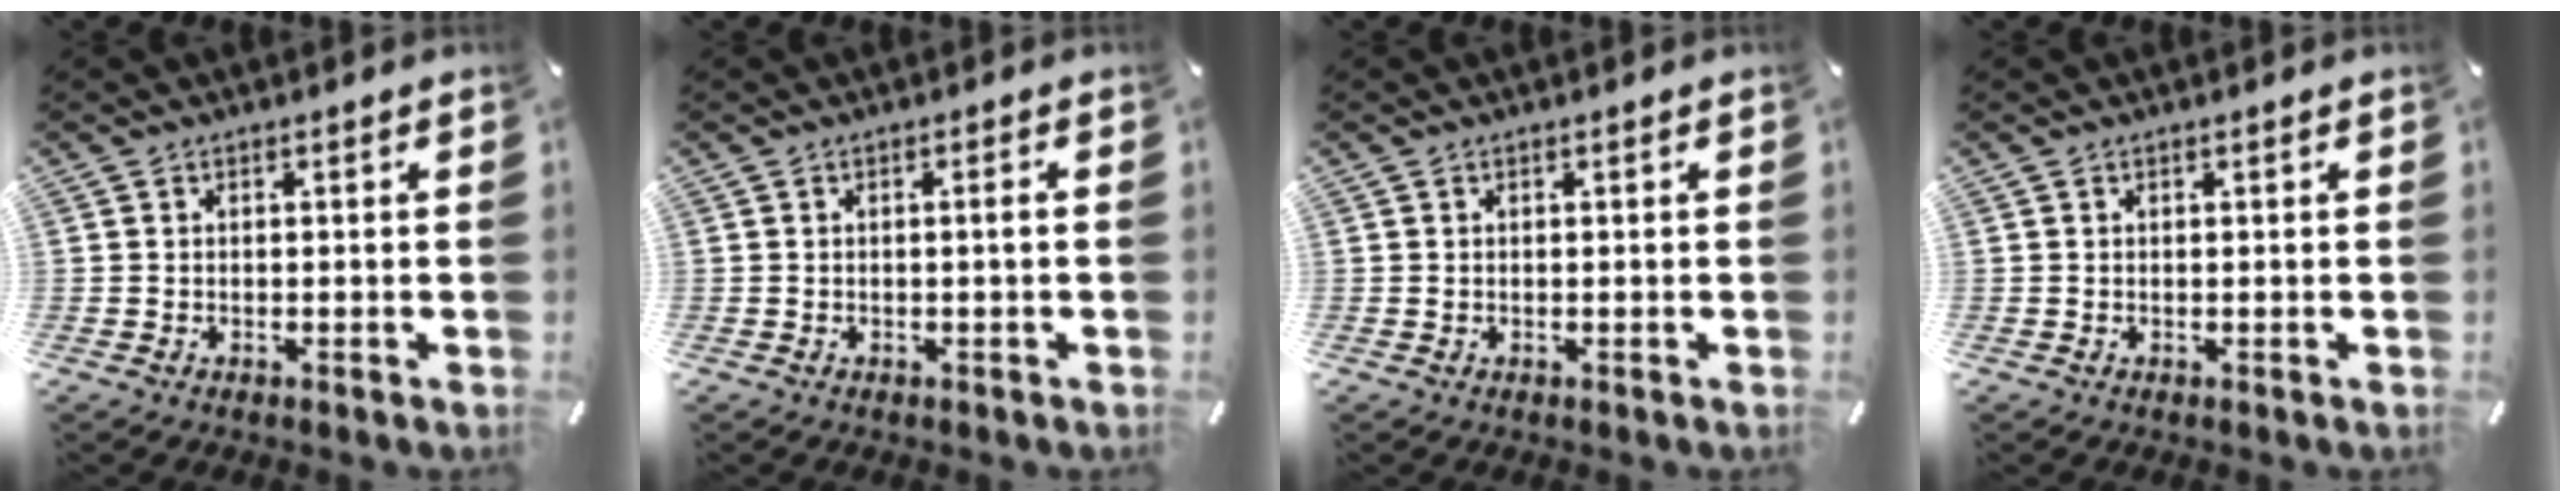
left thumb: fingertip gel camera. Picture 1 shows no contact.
{"total": 1.5, "force": [-0.1, 0.0, 1.5], "torque": [-0.026, -0.003, -0.002]}
{"total": 0.0}
{"total": 0.0}